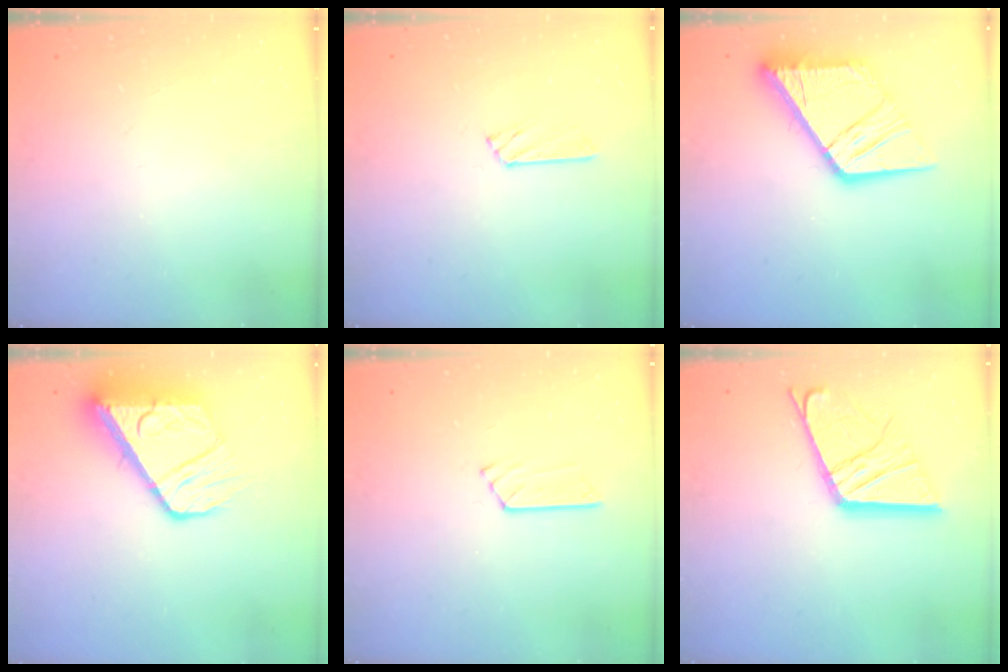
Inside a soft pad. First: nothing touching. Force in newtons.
{"total": 2.9, "press": 2.8, "slide": 0.3}
{"total": 18.2, "press": 18.1, "slide": 2.1}
{"total": 12.5, "press": 12.5, "slide": 1.4}
{"total": 4.7, "press": 4.7, "slide": 0.5}
{"total": 17.4, "press": 17.3, "slide": 1.8}